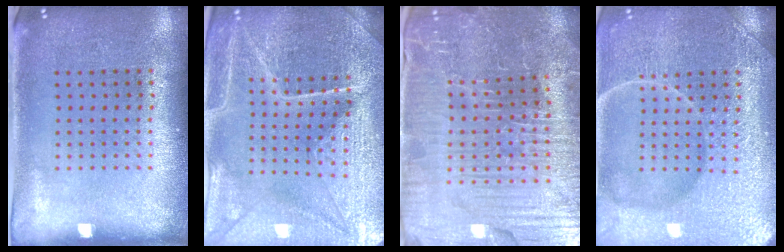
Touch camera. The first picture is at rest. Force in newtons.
{"total": 5.2, "press": 4.9, "slide": 1.8}
{"total": 5.3, "press": 5.1, "slide": 1.4}
{"total": 7.4, "press": 7.4, "slide": 1.0}